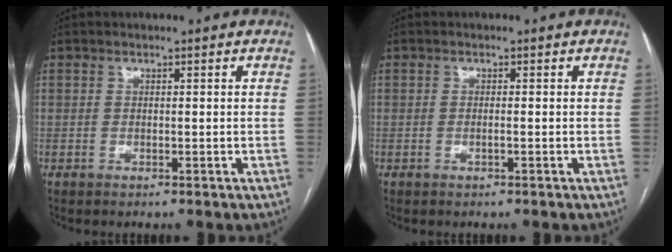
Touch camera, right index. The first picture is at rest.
{"total": 0.7, "force": [-0.2, 0.0, 0.6], "torque": [-0.012, 0.001, -0.003]}